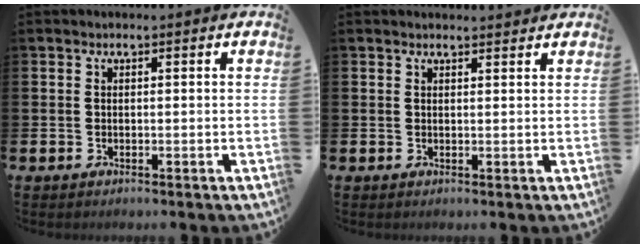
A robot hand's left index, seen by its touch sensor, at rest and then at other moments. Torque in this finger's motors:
{"motor_torque": [0.78, -1.36, -0.05, -0.02]}